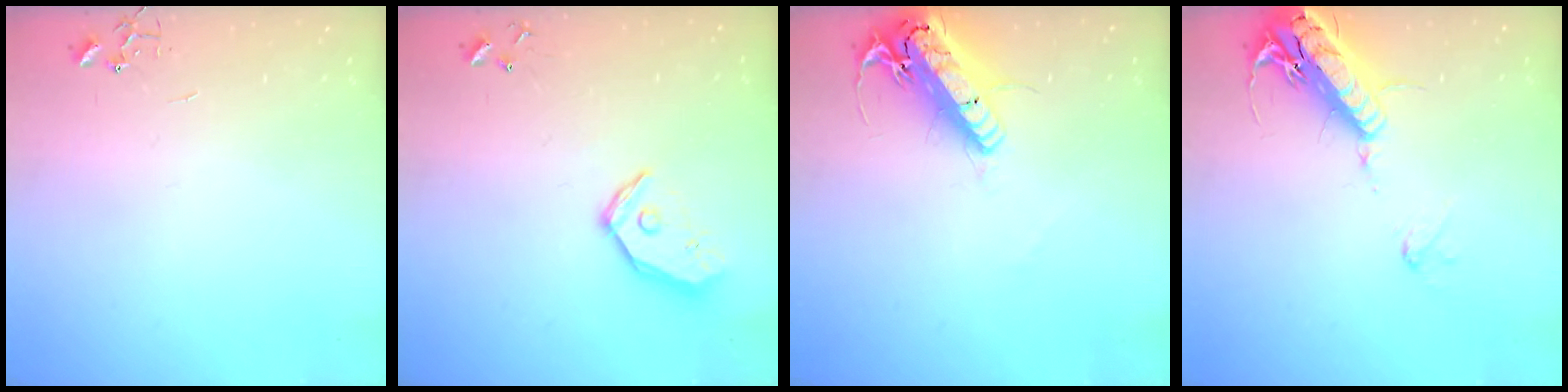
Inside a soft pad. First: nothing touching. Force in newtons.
{"total": 12.3, "press": 12.1, "slide": 1.9}
{"total": 20.0, "press": 19.6, "slide": 4.1}
{"total": 19.9, "press": 19.5, "slide": 3.8}